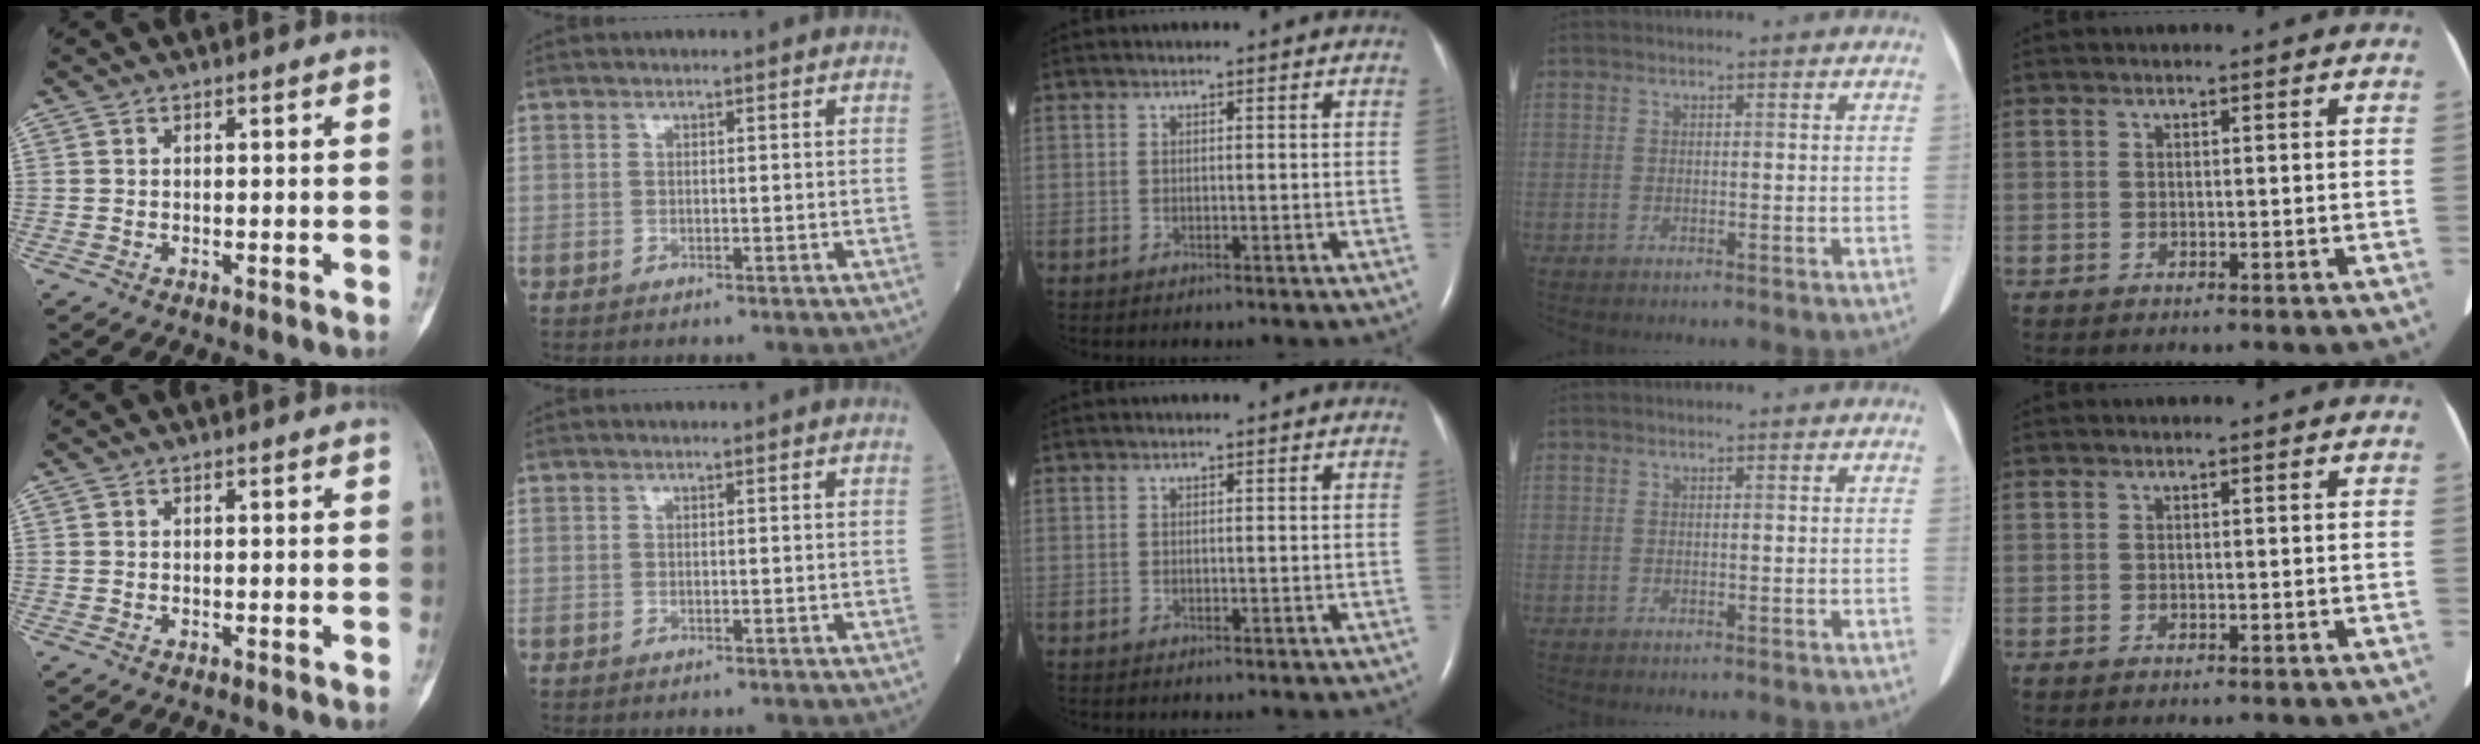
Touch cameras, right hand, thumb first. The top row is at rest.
{}